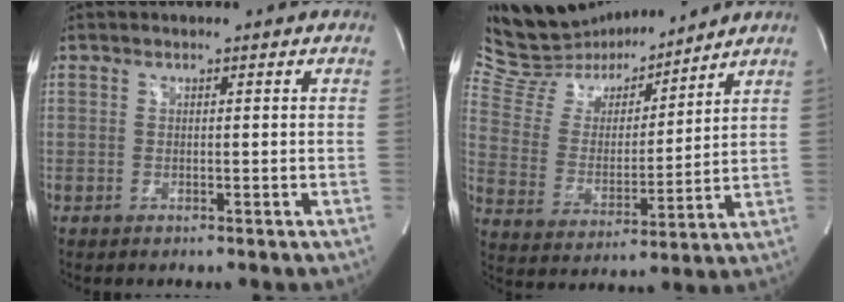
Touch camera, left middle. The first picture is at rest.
{"total": 16.6, "force": [15.7, 3.8, 4.0], "torque": [-0.077, 0.002, 0.277]}